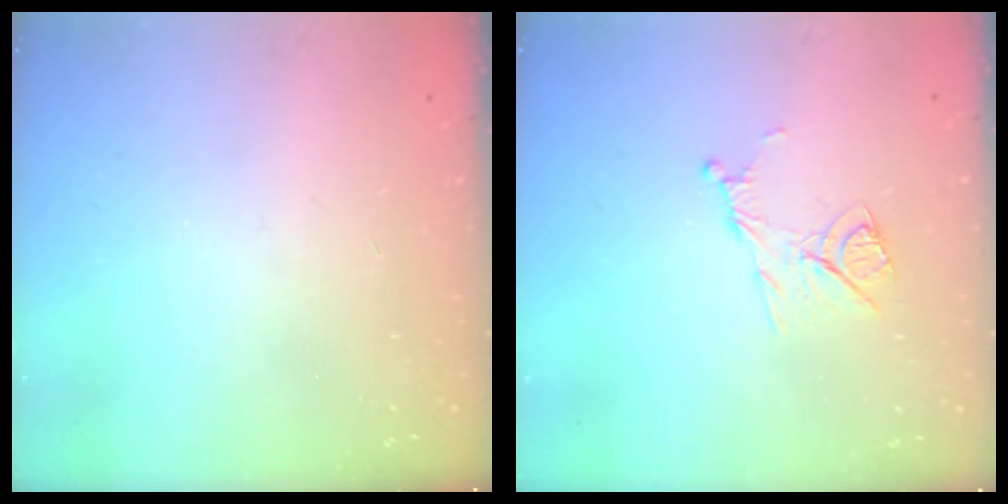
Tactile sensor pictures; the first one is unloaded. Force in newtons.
{"total": 9.2, "press": 9.2, "slide": 0.2}